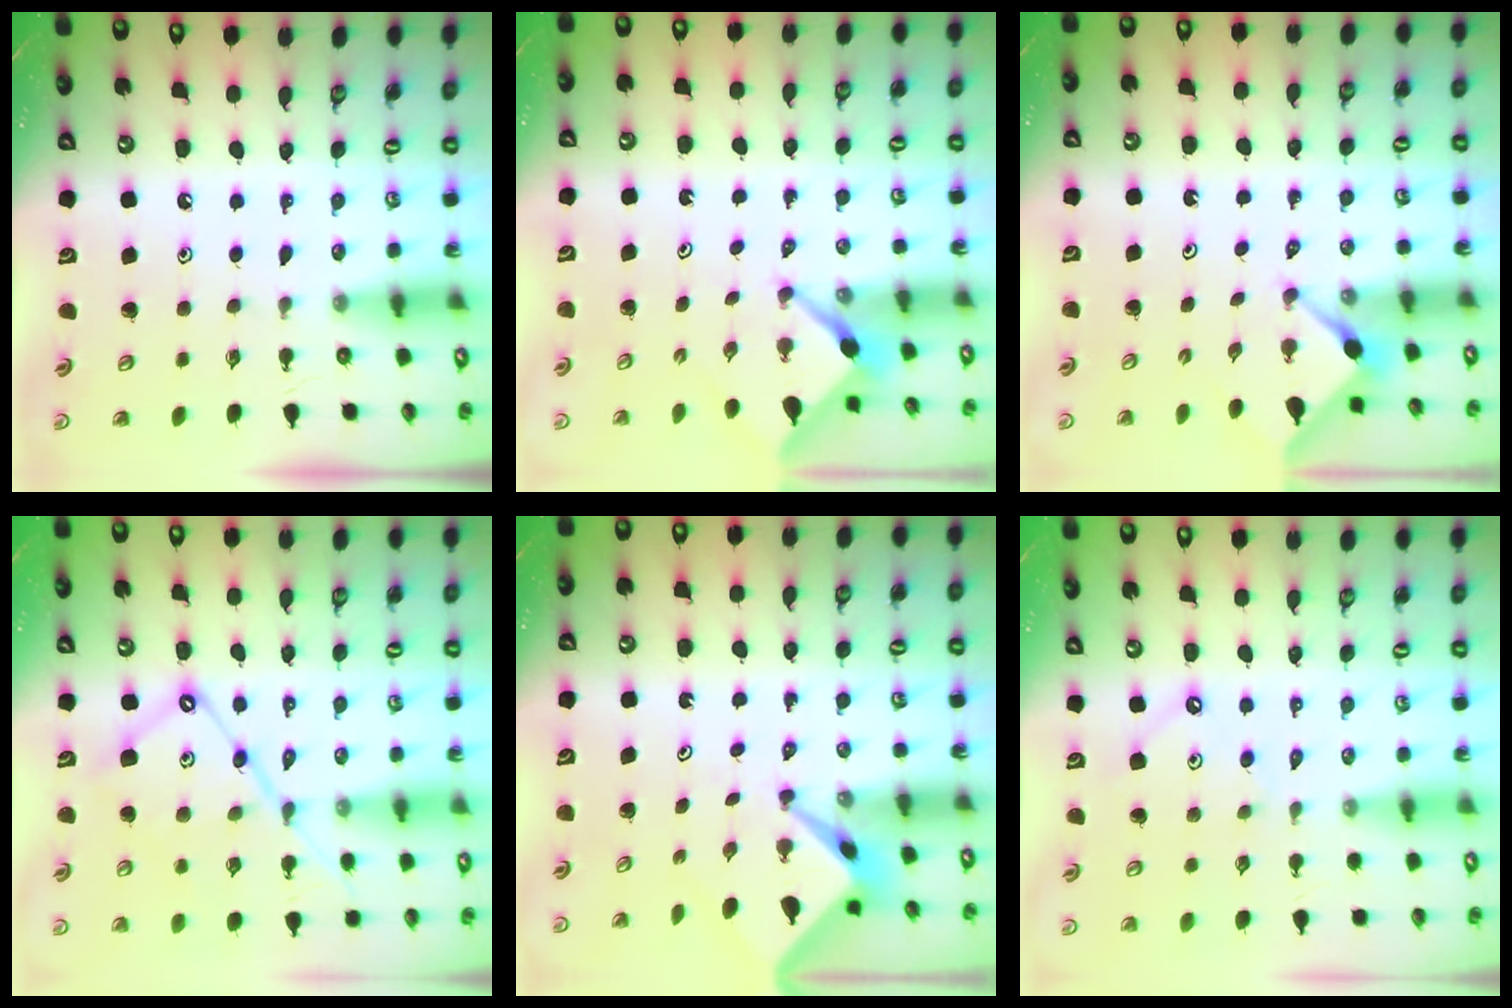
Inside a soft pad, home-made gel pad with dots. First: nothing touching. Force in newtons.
{"total": 2.4, "press": 2.4, "slide": 0.2}
{"total": 3.0, "press": 3.0, "slide": 0.5}
{"total": 13.6, "press": 13.6, "slide": 1.3}
{"total": 2.5, "press": 2.5, "slide": 0.2}
{"total": 1.8, "press": 1.8, "slide": 0.3}